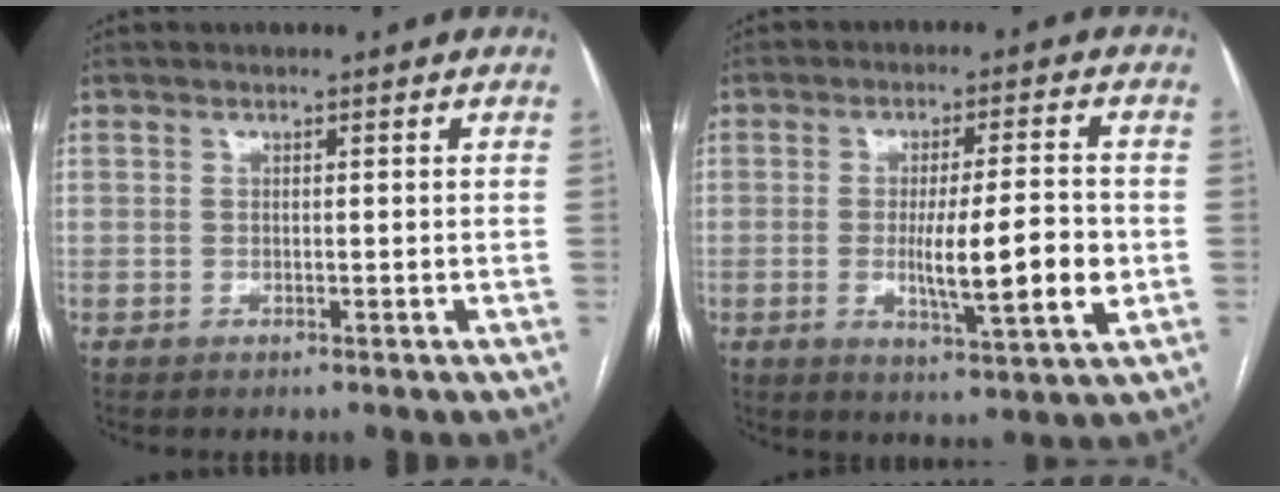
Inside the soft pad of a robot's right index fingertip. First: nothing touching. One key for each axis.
{"total": 10.6, "fx": -1.6, "fy": 1.0, "fz": 10.5, "tx": -0.168, "ty": -0.014, "tz": -0.026}